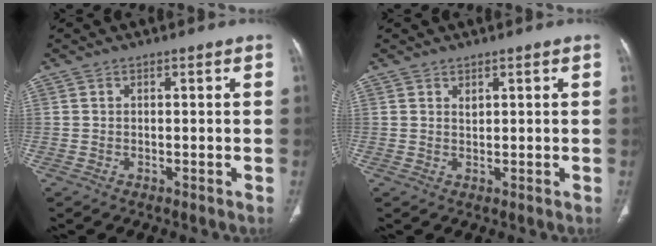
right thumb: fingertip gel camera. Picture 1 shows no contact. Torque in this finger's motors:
{"motor_torque": [-0.36, 0.15, -0.14, 0.34, -0.01]}